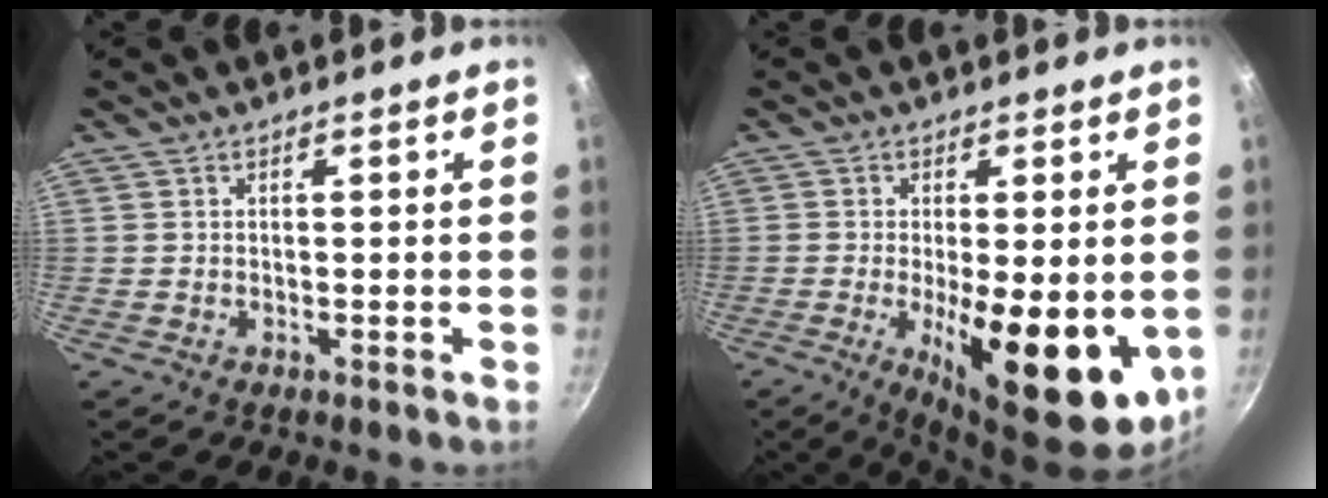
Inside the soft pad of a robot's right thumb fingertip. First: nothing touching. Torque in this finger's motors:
{"motor_torque": [2.53, 2.48, 1.43, -1.22, 0.57]}